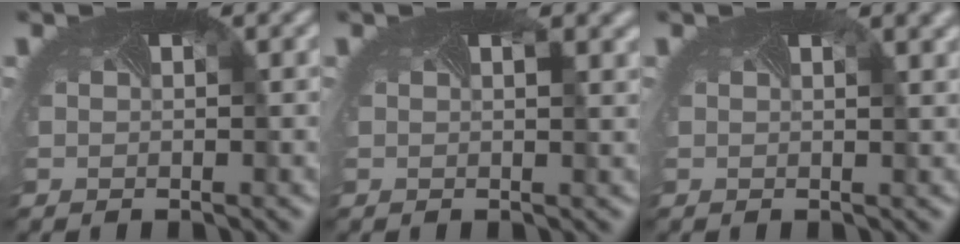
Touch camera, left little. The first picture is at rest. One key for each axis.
{"total": 0.7, "fx": 0.4, "fy": 0.0, "fz": 0.6, "tx": -0.007, "ty": -0.006, "tz": 0.006}
{"total": 3.1, "fx": 1.5, "fy": 1.3, "fz": 2.4, "tx": -0.014, "ty": 0.008, "tz": 0.000}